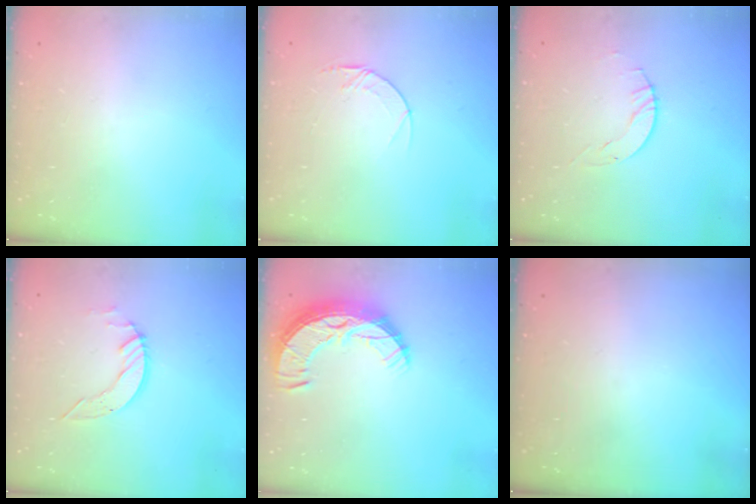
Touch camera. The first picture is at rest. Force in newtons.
{"total": 4.6, "press": 4.6, "slide": 0.4}
{"total": 2.9, "press": 2.9, "slide": 0.4}
{"total": 5.4, "press": 5.4, "slide": 0.1}
{"total": 11.1, "press": 11.0, "slide": 0.8}
{"total": 0.0}